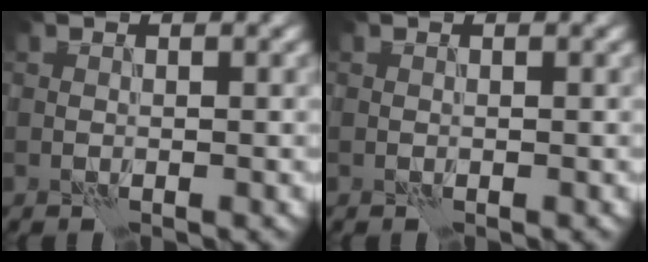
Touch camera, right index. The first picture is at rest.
{"total": 0.0}